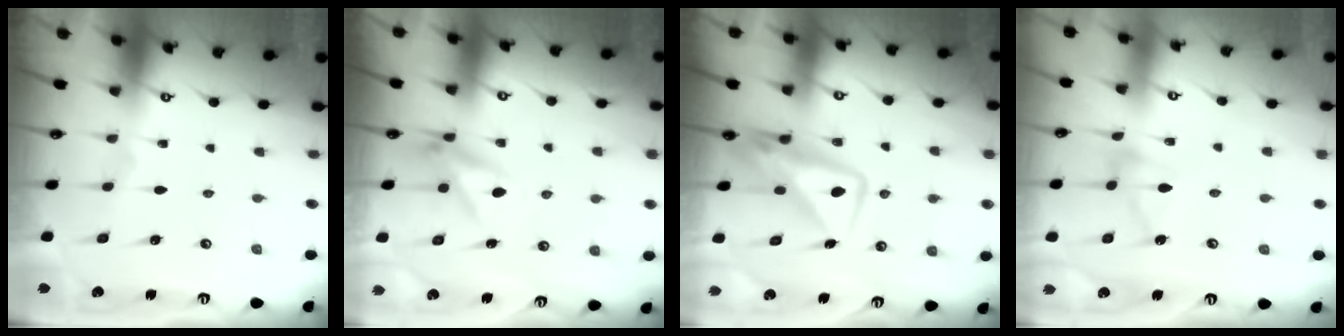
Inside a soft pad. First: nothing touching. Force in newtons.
{"total": 7.1, "press": 7.0, "slide": 1.3}
{"total": 10.2, "press": 10.1, "slide": 1.3}
{"total": 5.9, "press": 5.9, "slide": 0.6}